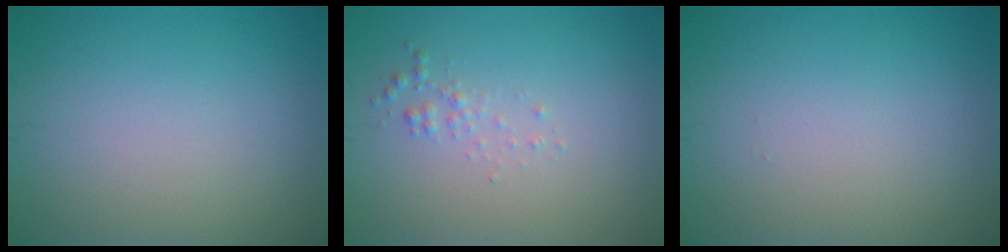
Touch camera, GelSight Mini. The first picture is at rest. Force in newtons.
{"total": 0.9, "press": 0.9, "slide": 0.0}
{"total": 0.0}